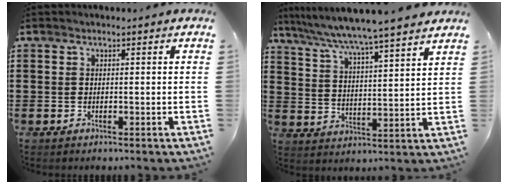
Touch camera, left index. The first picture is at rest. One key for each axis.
{"total": 6.3, "fx": 5.8, "fy": -0.9, "fz": 2.4, "tx": -0.073, "ty": -0.040, "tz": 0.095}